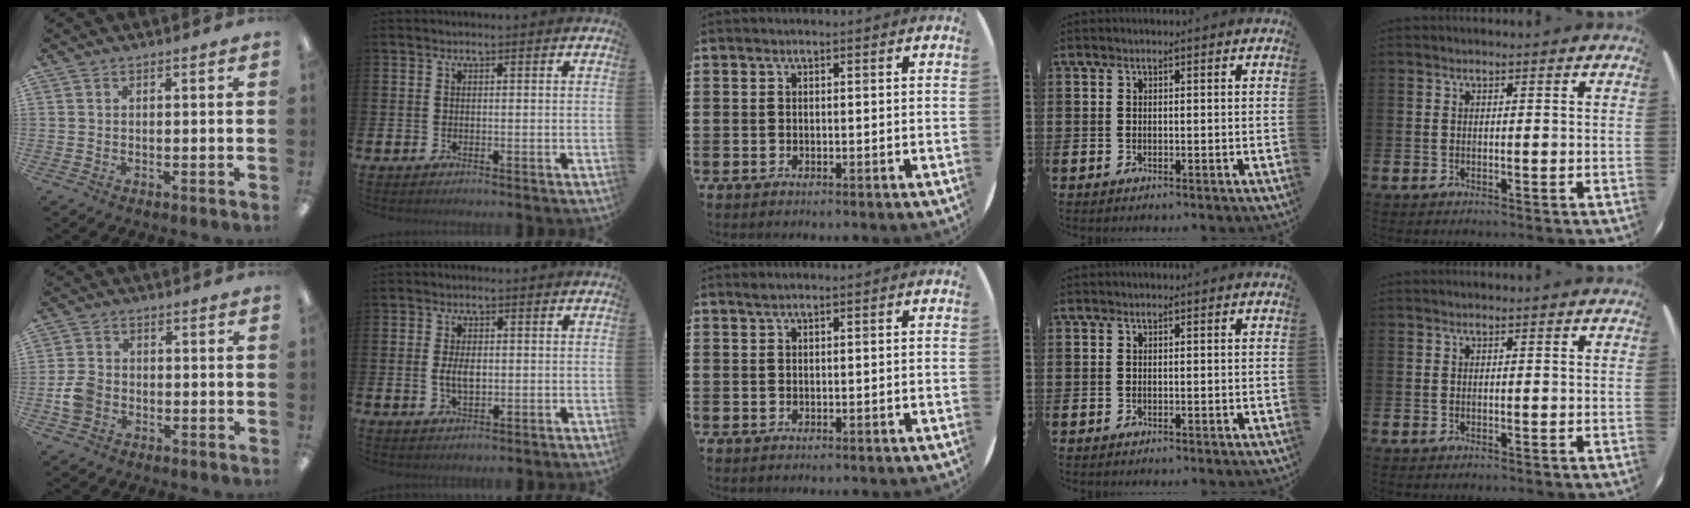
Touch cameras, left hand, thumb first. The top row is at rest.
{"thumb": {"total": 5.5, "force": [-1.6, 4.5, 2.9], "torque": [-0.060, 0.010, -0.029]}, "index": {"total": 3.4, "force": [-0.2, 2.3, 2.5], "torque": [-0.031, 0.000, -0.010]}}